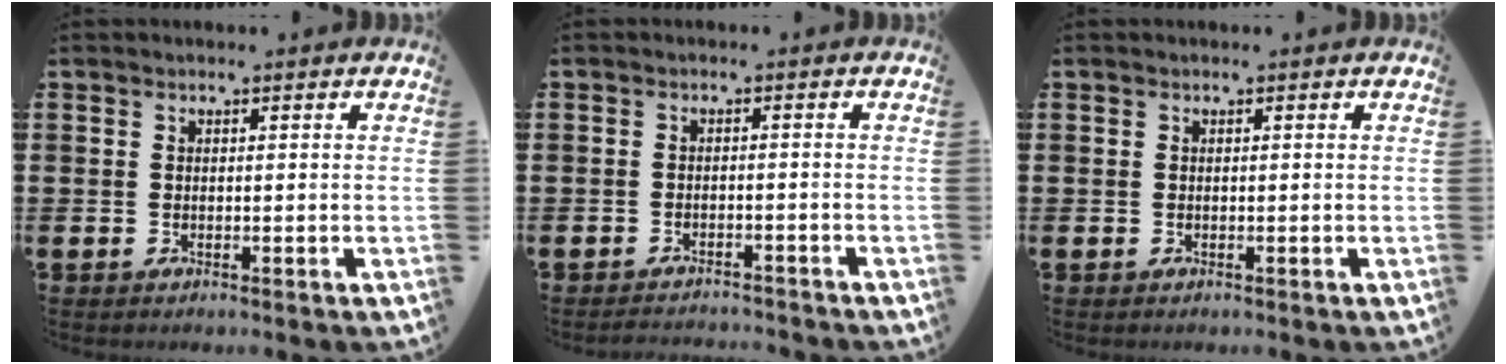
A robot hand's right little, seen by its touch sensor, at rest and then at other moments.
{"total": 1.5, "force": [-1.5, 0.0, -0.1], "torque": [-0.003, 0.004, -0.032]}
{"total": 0.0}